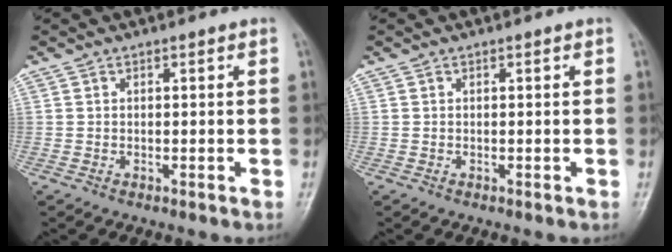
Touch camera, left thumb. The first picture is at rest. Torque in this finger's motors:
{"motor_torque": [0.00, 0.00, 0.01, -0.01, 0.00]}